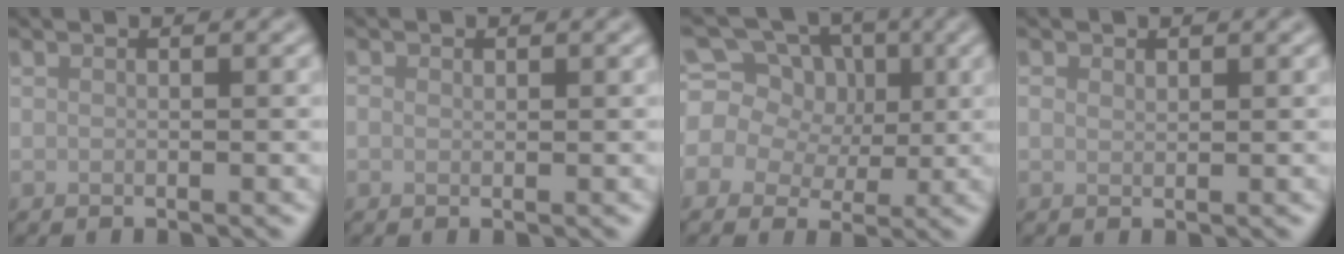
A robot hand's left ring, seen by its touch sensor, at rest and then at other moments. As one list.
[{"total": 0.6, "force": [0.3, 0.5, 0.3], "torque": [-0.006, -0.001, 0.003]}, {"total": 12.4, "force": [4.7, 9.7, 6.0], "torque": [-0.120, 0.038, 0.047]}, {"total": 0.9, "force": [0.6, 0.6, 0.3], "torque": [-0.007, 0.000, 0.011]}]